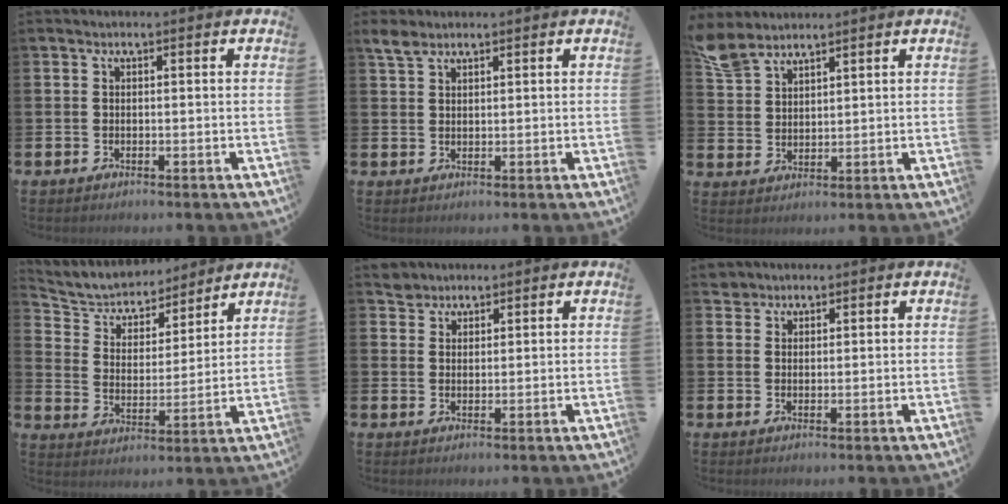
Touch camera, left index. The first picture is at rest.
{"total": 3.0, "force": [2.4, 1.3, 1.2], "torque": [-0.021, -0.001, 0.043]}
{"total": 5.2, "force": [4.8, 1.8, 1.0], "torque": [-0.029, -0.020, 0.089]}
{"total": 6.2, "force": [5.8, 2.1, 0.6], "torque": [-0.051, -0.042, 0.098]}
{"total": 2.8, "force": [2.6, 1.0, -0.5], "torque": [0.009, -0.006, 0.050]}
{"total": 2.4, "force": [2.2, 1.0, -0.3], "torque": [0.008, -0.005, 0.040]}